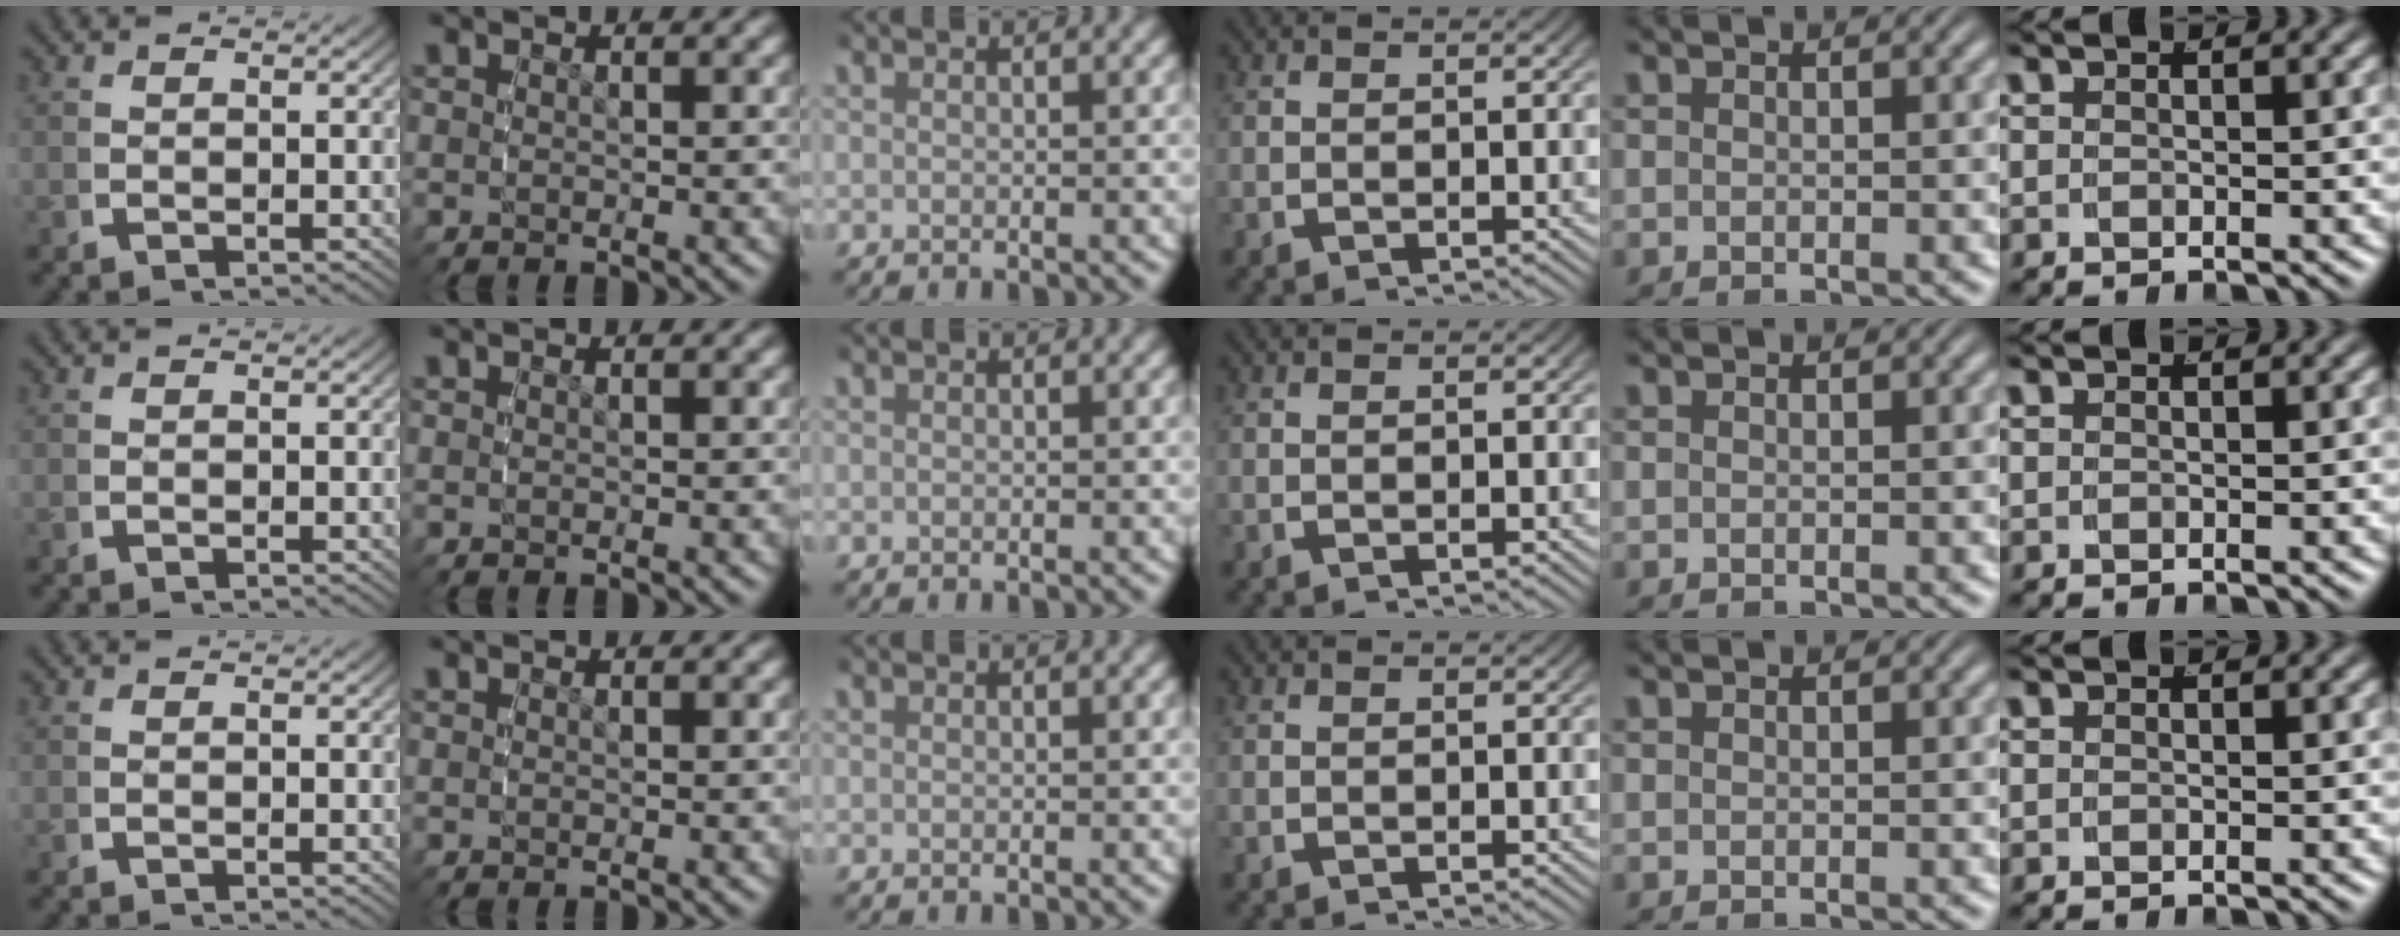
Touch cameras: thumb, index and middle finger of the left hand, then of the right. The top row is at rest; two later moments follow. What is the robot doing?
{"motion": "reach", "object": "calculator"}